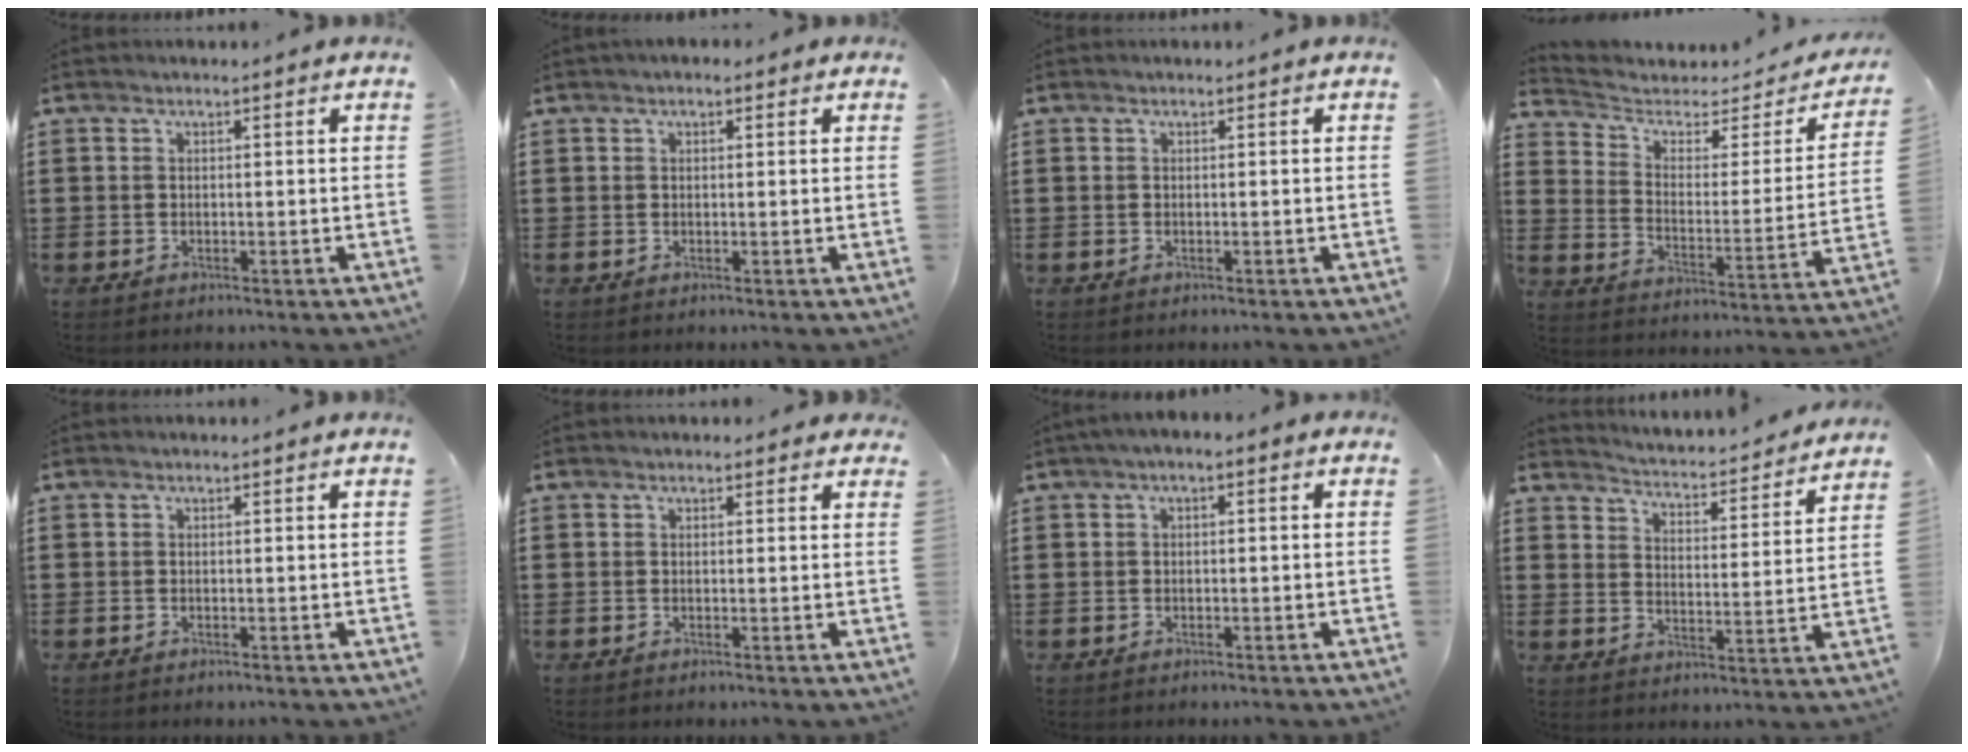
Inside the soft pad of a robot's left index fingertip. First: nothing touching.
{"total": 1.0, "force": [0.5, 0.5, 0.6], "torque": [-0.013, 0.007, 0.008]}
{"total": 0.0}
{"total": 3.8, "force": [2.7, 2.2, 1.5], "torque": [-0.050, -0.015, 0.042]}
{"total": 0.0}
{"total": 0.9, "force": [0.7, 0.5, 0.2], "torque": [-0.006, 0.005, 0.014]}
{"total": 1.3, "force": [-0.7, 0.6, 0.9], "torque": [-0.024, -0.001, -0.017]}
{"total": 3.1, "force": [3.1, -0.3, 0.1], "torque": [-0.023, -0.037, 0.044]}